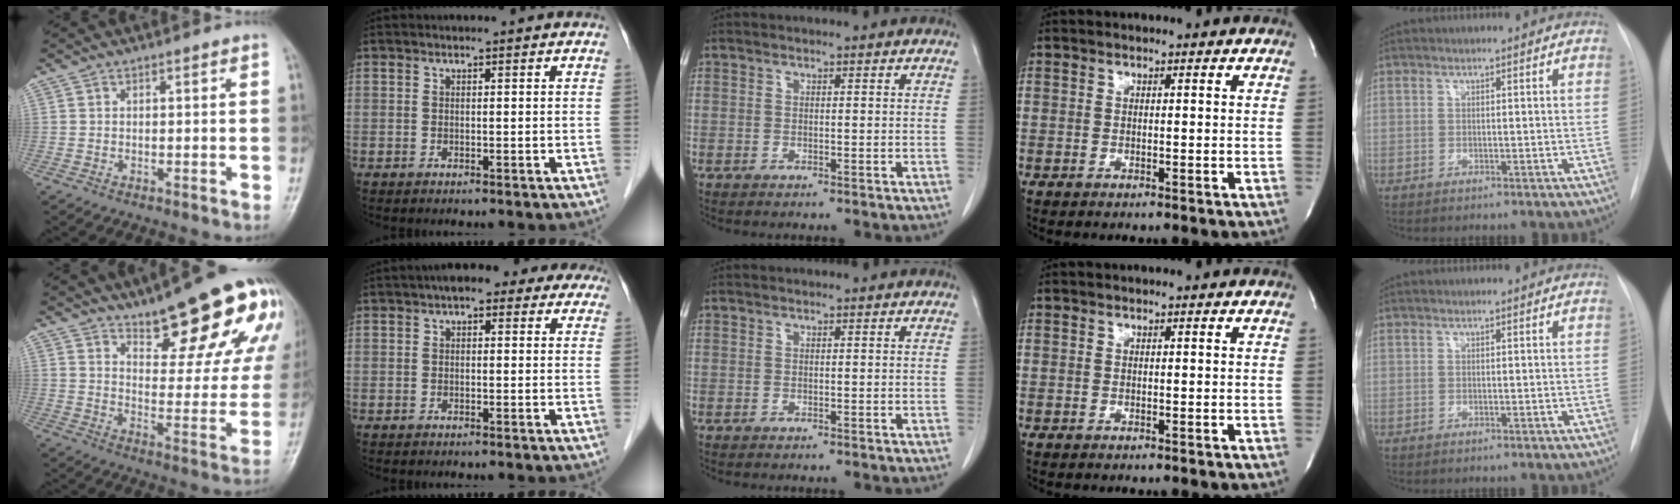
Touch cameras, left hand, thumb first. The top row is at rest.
{"thumb": {"total": 21.7, "force": [13.6, 6.5, 15.6], "torque": [-0.172, -0.073, 0.191]}, "index": {"total": 7.4, "force": [4.9, 3.5, 4.4], "torque": [-0.044, 0.037, 0.052]}}